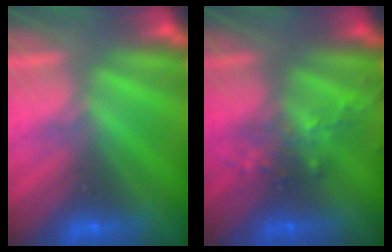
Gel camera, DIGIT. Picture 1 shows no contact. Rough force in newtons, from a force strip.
{"total": 2.6}